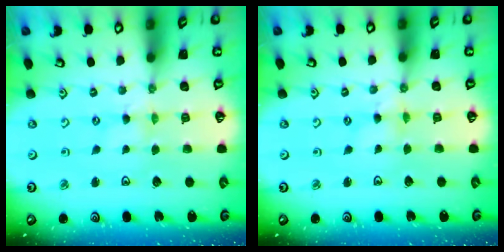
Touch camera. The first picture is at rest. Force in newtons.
{"total": 1.1, "press": 1.1, "slide": 0.1}